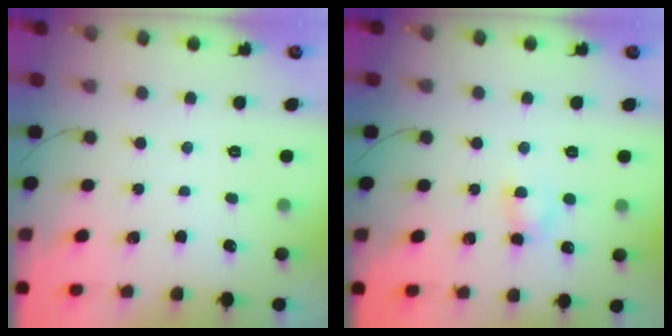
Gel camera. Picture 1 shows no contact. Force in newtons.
{"total": 3.2, "press": 3.1, "slide": 0.8}